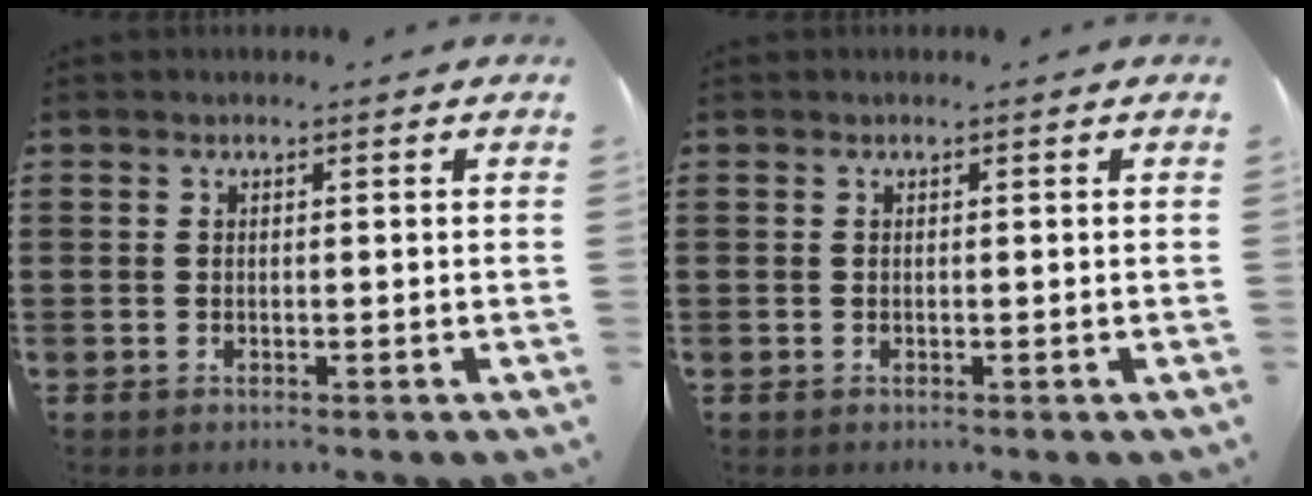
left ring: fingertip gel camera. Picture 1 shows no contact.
{"total": 0.0}